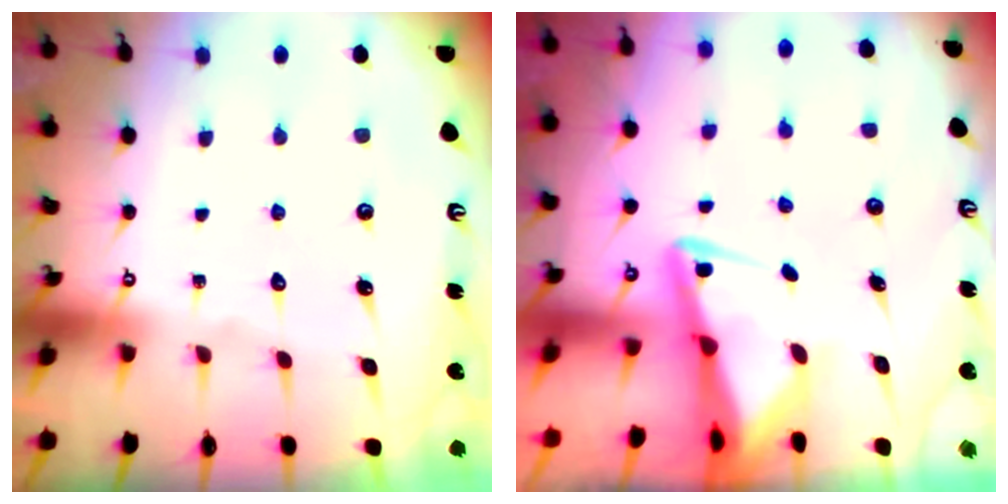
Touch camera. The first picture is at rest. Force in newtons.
{"total": 2.8, "press": 2.7, "slide": 0.6}